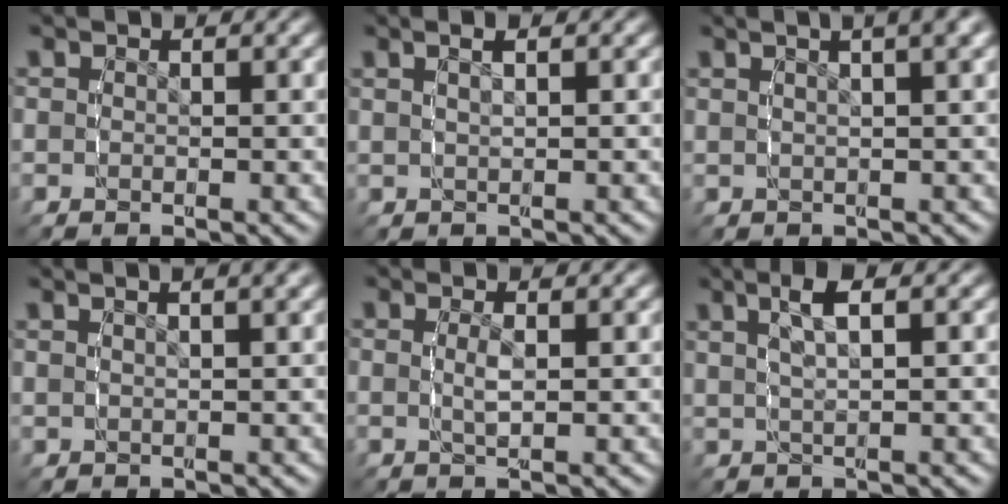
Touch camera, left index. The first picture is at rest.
{"total": 1.8, "force": [1.0, 0.4, 1.4], "torque": [-0.016, 0.005, 0.020]}
{"total": 5.7, "force": [3.2, 1.7, 4.4], "torque": [-0.041, 0.029, 0.044]}
{"total": 2.7, "force": [1.6, 0.2, 2.1], "torque": [-0.019, 0.015, 0.027]}
{"total": 1.3, "force": [0.1, 0.1, 1.3], "torque": [-0.032, -0.009, 0.006]}
{"total": 4.3, "force": [2.2, 1.4, 3.4], "torque": [-0.054, 0.014, 0.038]}